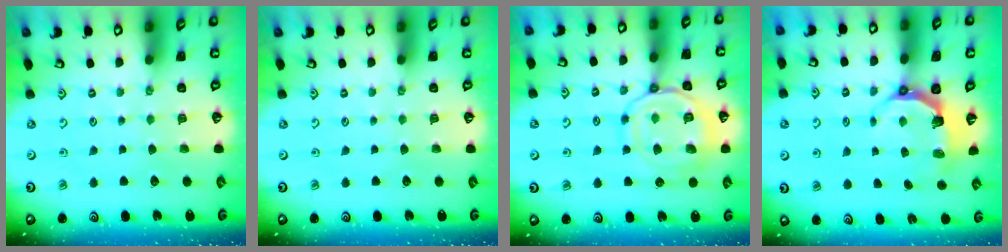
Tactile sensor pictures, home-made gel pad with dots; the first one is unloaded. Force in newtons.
{"total": 0.0}
{"total": 13.4, "press": 13.4, "slide": 1.2}
{"total": 5.5, "press": 3.9, "slide": 3.8}